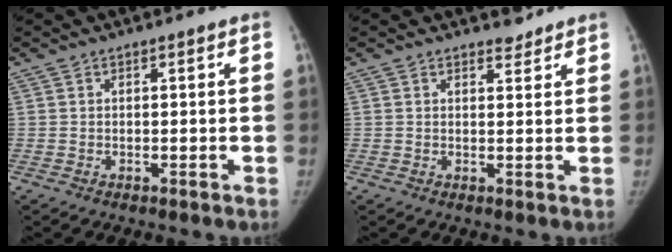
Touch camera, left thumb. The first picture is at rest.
{"total": 2.0, "force": [1.8, 0.9, 0.1], "torque": [0.013, -0.013, 0.022]}